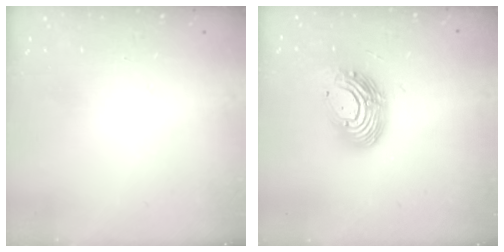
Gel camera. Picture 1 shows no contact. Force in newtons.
{"total": 14.5, "press": 14.4, "slide": 1.3}